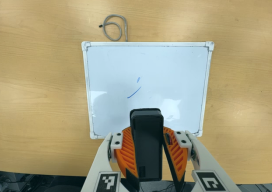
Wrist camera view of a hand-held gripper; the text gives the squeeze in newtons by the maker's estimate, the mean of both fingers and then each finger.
{"total": 11.0, "left": 10.6, "right": 11.4}